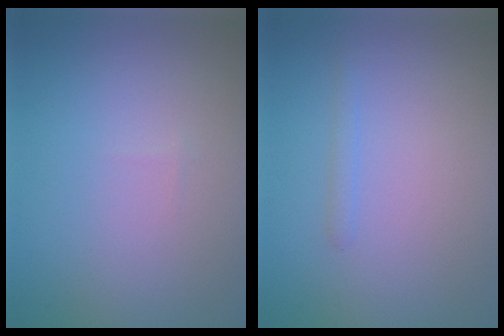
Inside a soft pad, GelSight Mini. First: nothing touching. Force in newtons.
{"total": 0.7, "press": 0.7, "slide": 0.0}